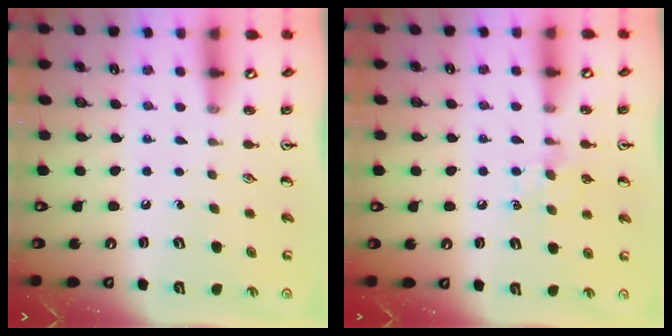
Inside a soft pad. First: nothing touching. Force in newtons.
{"total": 7.0, "press": 7.0, "slide": 0.7}